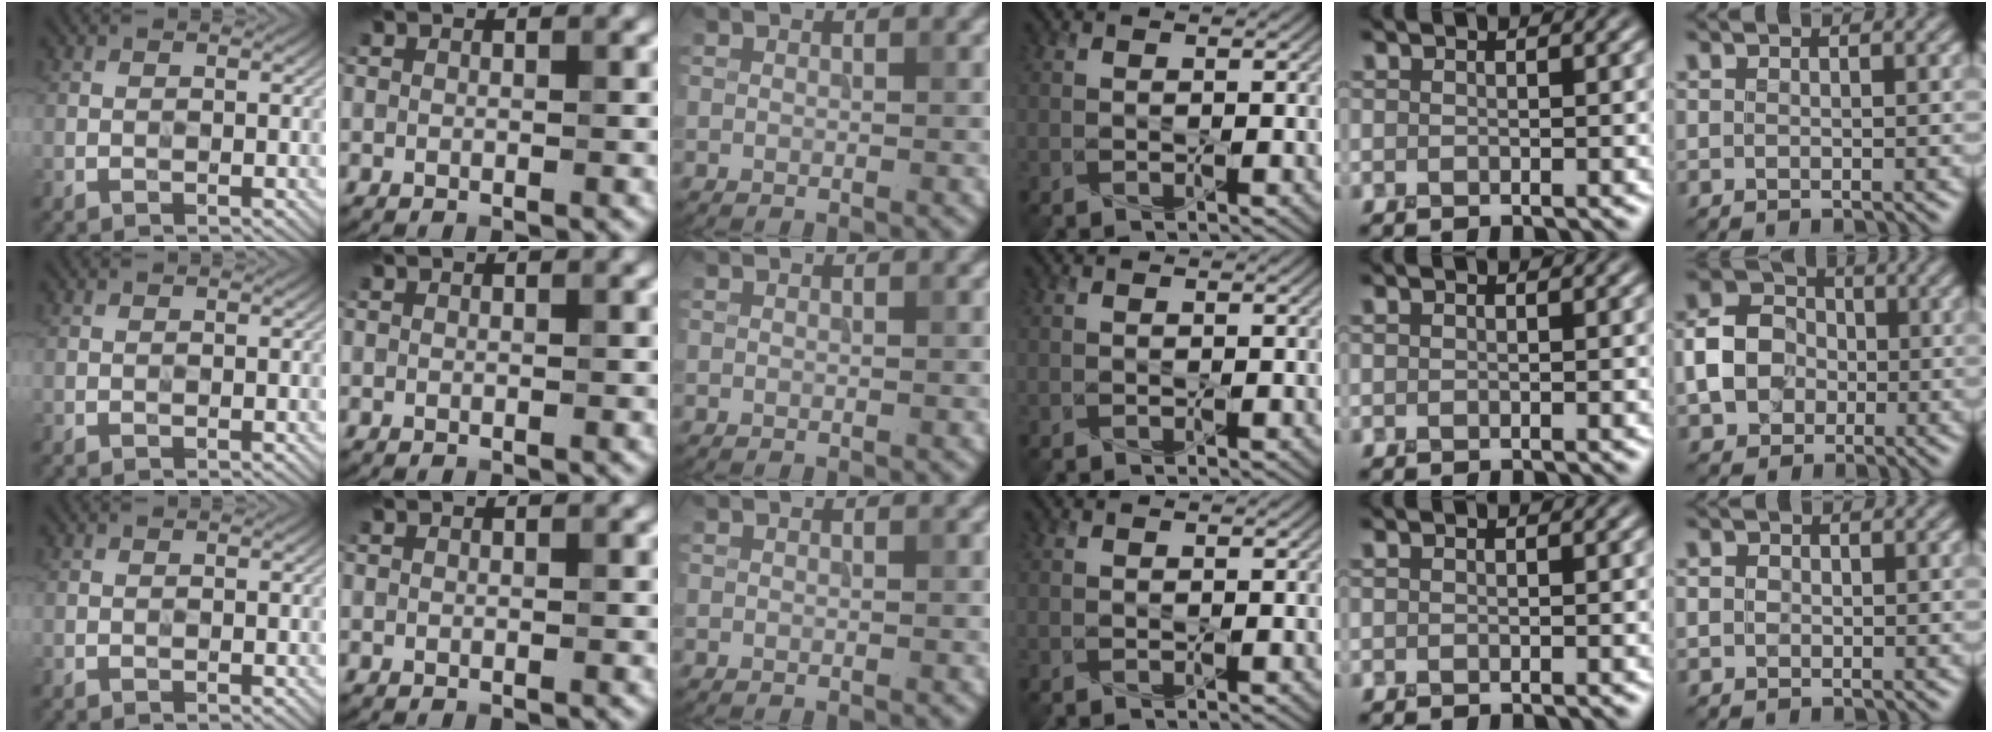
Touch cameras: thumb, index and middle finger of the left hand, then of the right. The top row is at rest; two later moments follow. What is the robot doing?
{"motion": "press", "object": "button"}